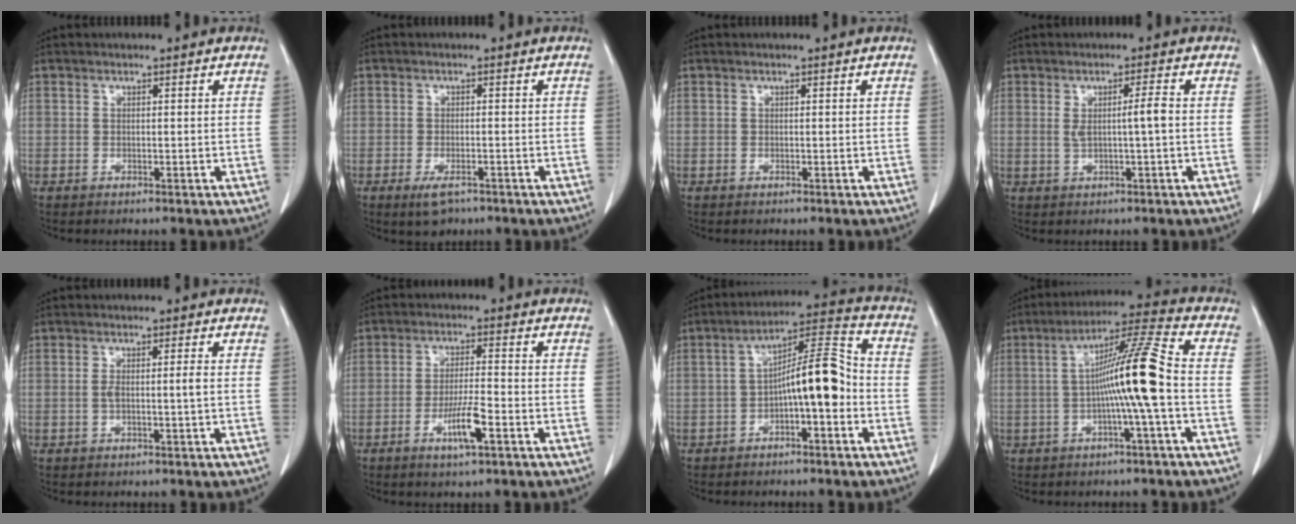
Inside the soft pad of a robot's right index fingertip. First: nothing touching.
{"total": 3.3, "force": [-2.0, 1.4, 2.2], "torque": [-0.041, -0.004, -0.025]}
{"total": 0.0}
{"total": 3.2, "force": [0.2, -0.2, 3.2], "torque": [-0.057, -0.001, 0.006]}
{"total": 2.2, "force": [-0.3, -0.1, 2.2], "torque": [-0.042, 0.000, -0.004]}
{"total": 6.0, "force": [-2.7, 0.5, 5.3], "torque": [-0.100, -0.006, -0.049]}
{"total": 9.9, "force": [-2.1, 2.0, 9.5], "torque": [-0.155, 0.035, -0.034]}
{"total": 11.1, "force": [-1.2, -1.2, 11.0], "torque": [-0.188, 0.016, -0.026]}